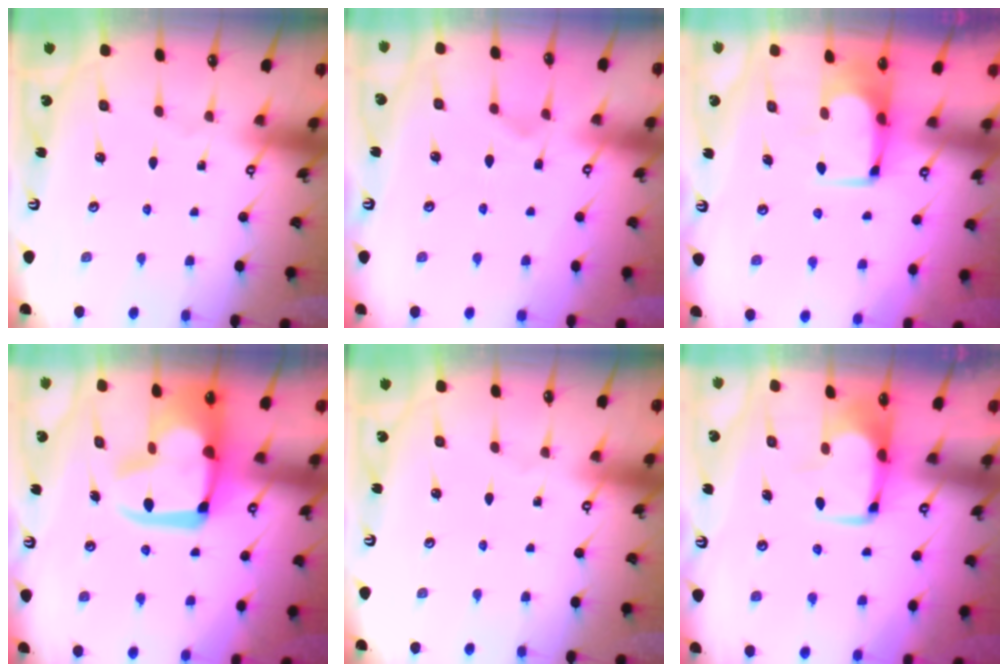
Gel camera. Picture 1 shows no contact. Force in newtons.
{"total": 1.9, "press": 1.3, "slide": 1.3}
{"total": 1.6, "press": 1.5, "slide": 0.3}
{"total": 15.7, "press": 15.6, "slide": 1.5}
{"total": 0.0}
{"total": 1.8, "press": 1.7, "slide": 0.4}